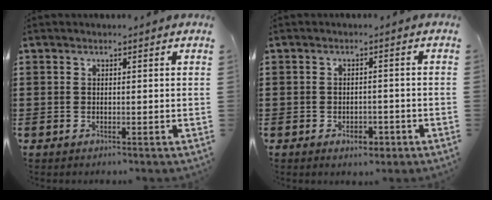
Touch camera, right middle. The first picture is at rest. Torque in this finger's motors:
{"motor_torque": [0.29, -0.21, 0.06, 0.04]}